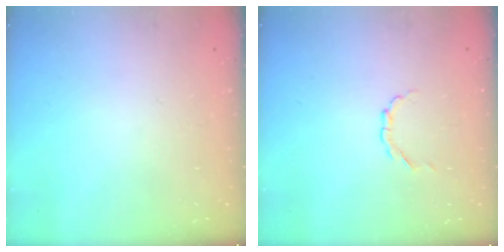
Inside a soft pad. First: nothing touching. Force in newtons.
{"total": 2.1, "press": 2.0, "slide": 0.6}